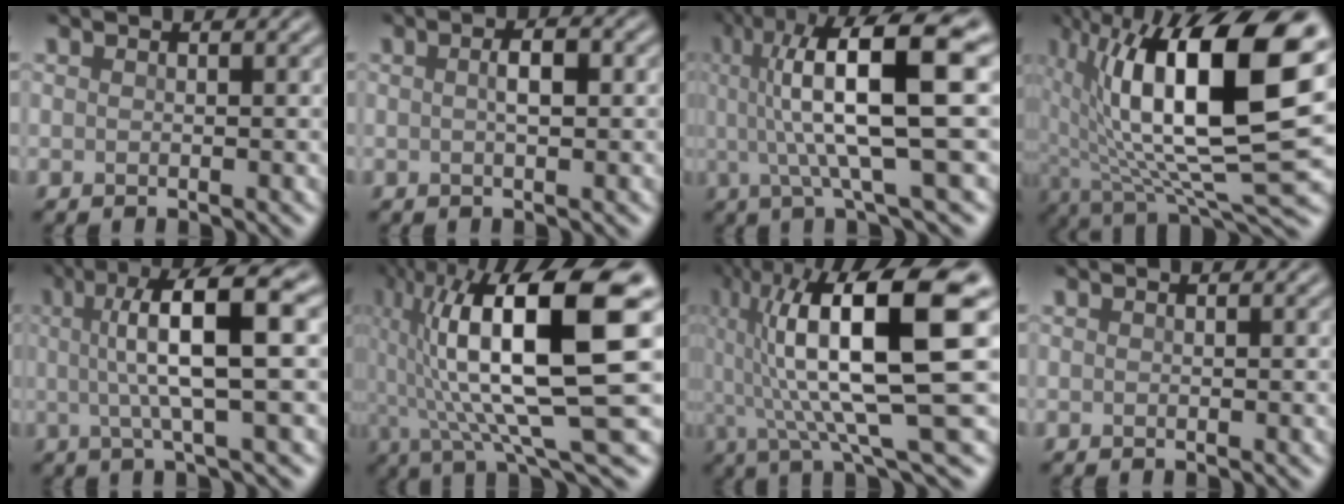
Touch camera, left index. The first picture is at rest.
{"total": 2.0, "force": [0.1, 0.5, 1.9], "torque": [-0.035, 0.004, 0.001]}
{"total": 11.9, "force": [1.8, 2.7, 11.4], "torque": [-0.167, 0.011, 0.030]}
{"total": 17.7, "force": [3.9, 6.9, 15.8], "torque": [-0.272, 0.008, 0.067]}
{"total": 9.2, "force": [1.7, 2.1, 8.8], "torque": [-0.128, 0.011, 0.023]}
{"total": 16.0, "force": [2.9, 4.1, 15.2], "torque": [-0.260, 0.009, 0.055]}
{"total": 14.4, "force": [2.7, 3.3, 13.8], "torque": [-0.227, 0.014, 0.051]}
{"total": 0.0}